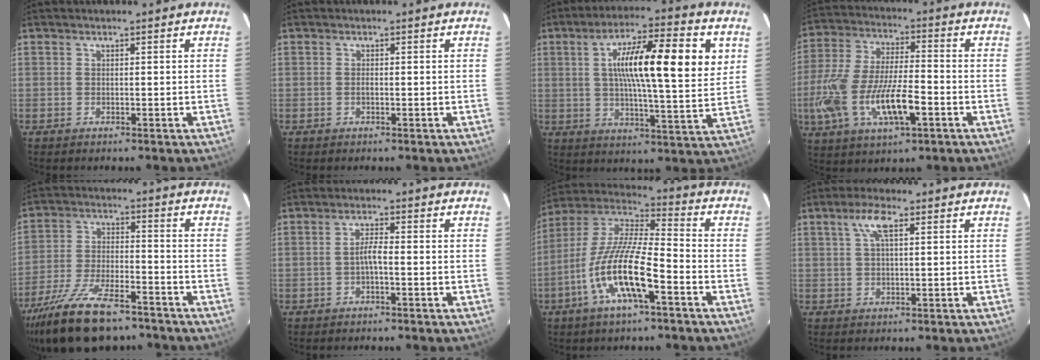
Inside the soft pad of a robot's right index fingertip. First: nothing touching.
{"total": 0.5, "force": [-0.2, 0.2, 0.4], "torque": [-0.007, 0.000, -0.004]}
{"total": 17.7, "force": [5.3, 2.7, 16.7], "torque": [-0.271, 0.014, 0.075]}
{"total": 17.4, "force": [-5.9, 5.9, 15.3], "torque": [-0.325, -0.018, -0.105]}
{"total": 19.3, "force": [-14.9, 6.2, 10.4], "torque": [-0.219, -0.037, -0.251]}
{"total": 2.1, "force": [-0.9, -0.3, 1.9], "torque": [-0.038, 0.003, -0.018]}
{"total": 15.6, "force": [-6.8, 3.2, 13.7], "torque": [-0.270, -0.012, -0.136]}
{"total": 4.2, "force": [1.8, 0.8, 3.7], "torque": [-0.074, 0.008, 0.034]}